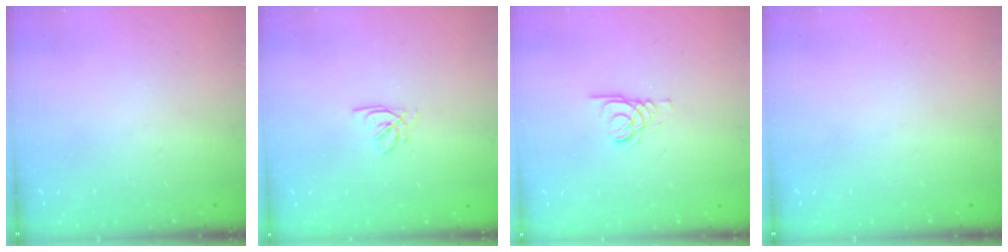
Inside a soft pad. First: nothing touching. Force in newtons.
{"total": 2.2, "press": 2.2, "slide": 0.3}
{"total": 1.6, "press": 1.6, "slide": 0.2}
{"total": 0.0}